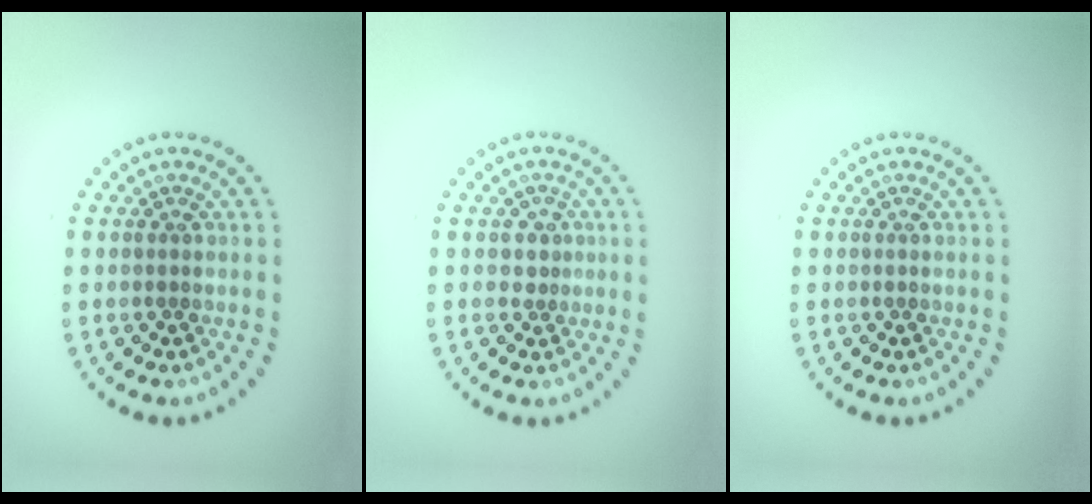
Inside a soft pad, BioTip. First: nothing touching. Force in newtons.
{"total": 1.6, "press": 1.2, "slide": 1.1}
{"total": 0.0}